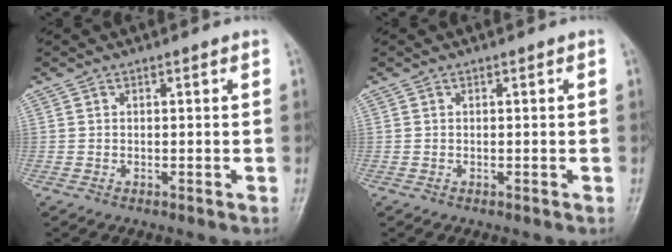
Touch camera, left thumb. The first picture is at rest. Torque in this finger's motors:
{"motor_torque": [-0.08, -0.06, 0.03, -0.01, 0.00]}